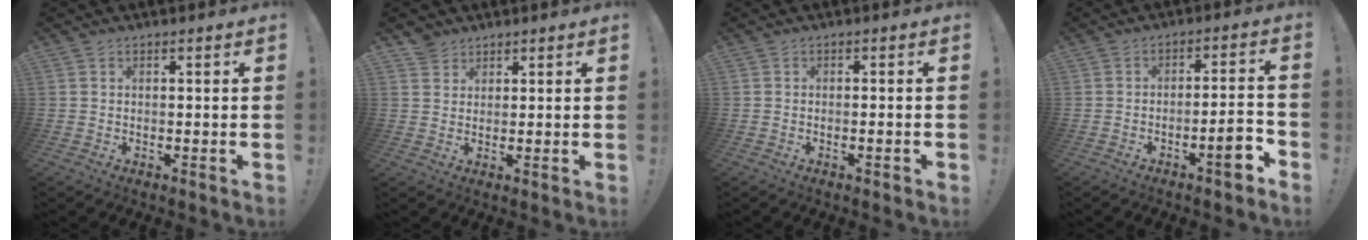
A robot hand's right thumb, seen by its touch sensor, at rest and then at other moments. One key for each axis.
{"total": 3.7, "fx": 3.0, "fy": 2.3, "fz": 0.1, "tx": 0.004, "ty": -0.013, "tz": 0.056}
{"total": 1.1, "fx": -0.7, "fy": -0.2, "fz": 0.8, "tx": -0.011, "ty": 0.000, "tz": -0.012}
{"total": 8.2, "fx": -3.9, "fy": 1.4, "fz": 7.1, "tx": -0.091, "ty": 0.014, "tz": -0.068}